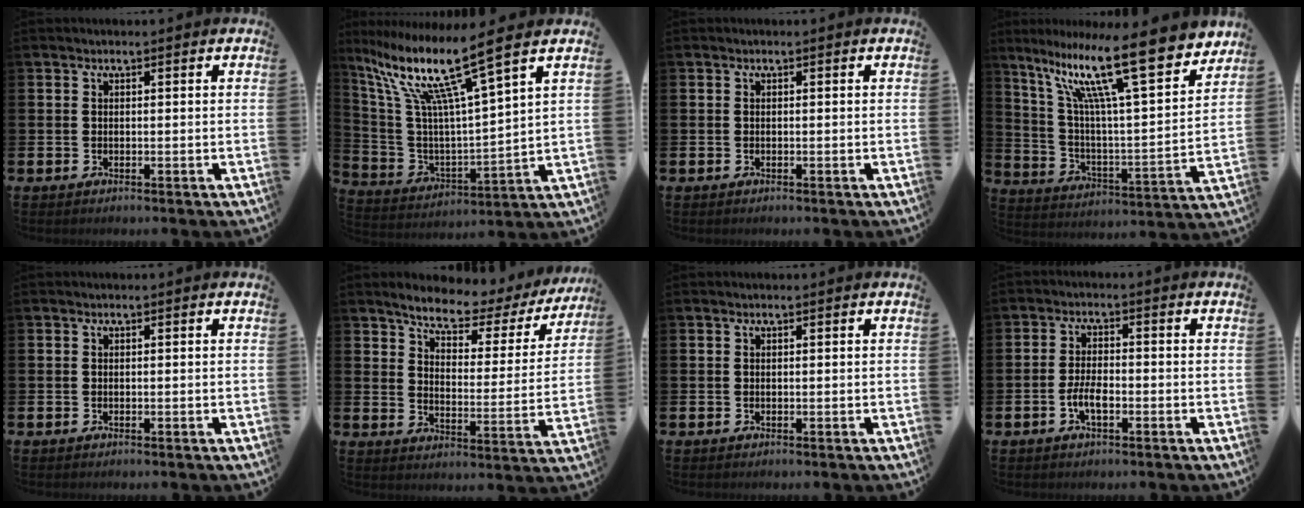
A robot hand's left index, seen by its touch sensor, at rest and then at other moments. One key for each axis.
{"total": 13.0, "fx": 9.5, "fy": 1.1, "fz": 8.8, "tx": -0.198, "ty": -0.053, "tz": 0.152}
{"total": 0.0}
{"total": 17.3, "fx": 12.1, "fy": 3.3, "fz": 11.9, "tx": -0.240, "ty": -0.067, "tz": 0.196}
{"total": 0.0}
{"total": 6.9, "fx": 6.0, "fy": 2.0, "fz": 2.7, "tx": -0.077, "ty": -0.042, "tz": 0.097}
{"total": 0.0}
{"total": 3.3, "fx": -1.2, "fy": 1.4, "fz": 2.8, "tx": -0.055, "ty": 0.002, "tz": -0.024}